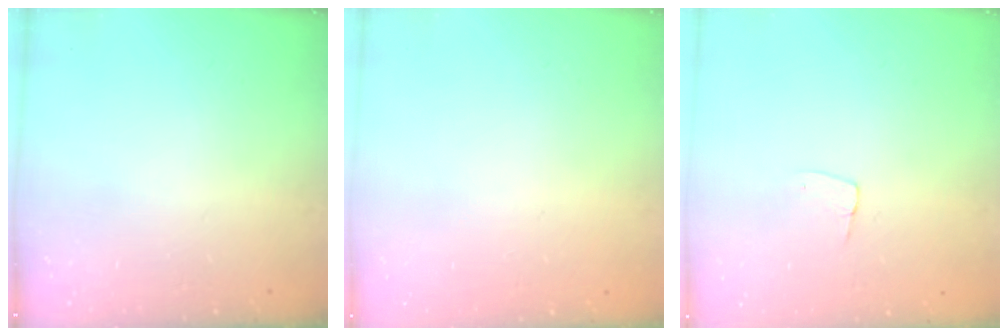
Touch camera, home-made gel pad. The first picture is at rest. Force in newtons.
{"total": 0.0}
{"total": 4.1, "press": 4.1, "slide": 0.3}